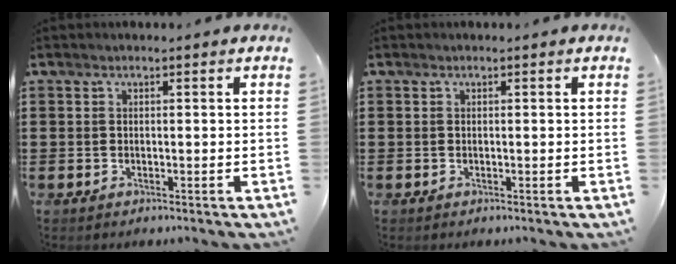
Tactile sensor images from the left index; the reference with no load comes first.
{"total": 0.0}